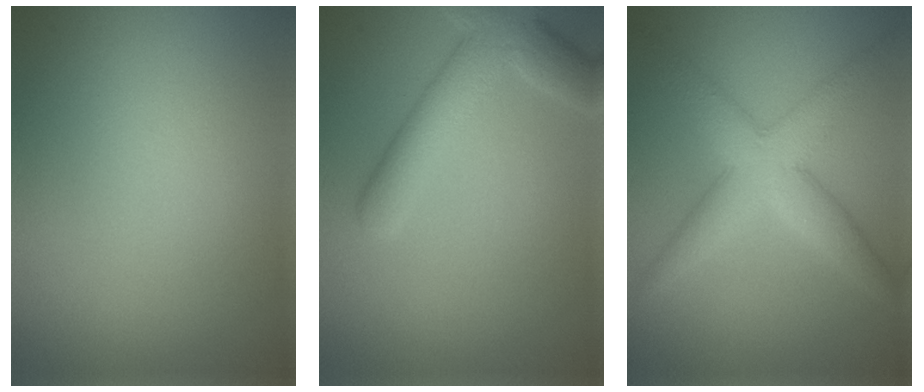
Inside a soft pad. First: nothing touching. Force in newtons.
{"total": 5.3, "press": 5.3, "slide": 0.4}
{"total": 5.0, "press": 5.0, "slide": 0.1}